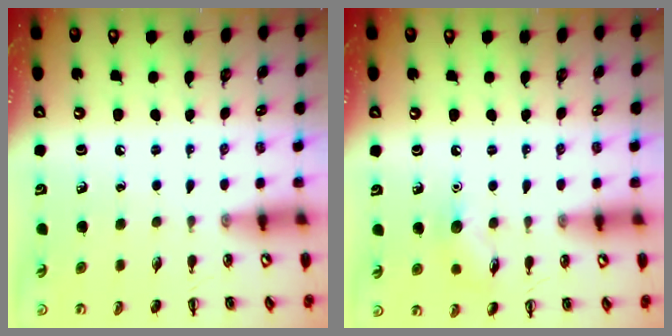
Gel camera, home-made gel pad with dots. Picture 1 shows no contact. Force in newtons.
{"total": 6.5, "press": 6.3, "slide": 1.5}